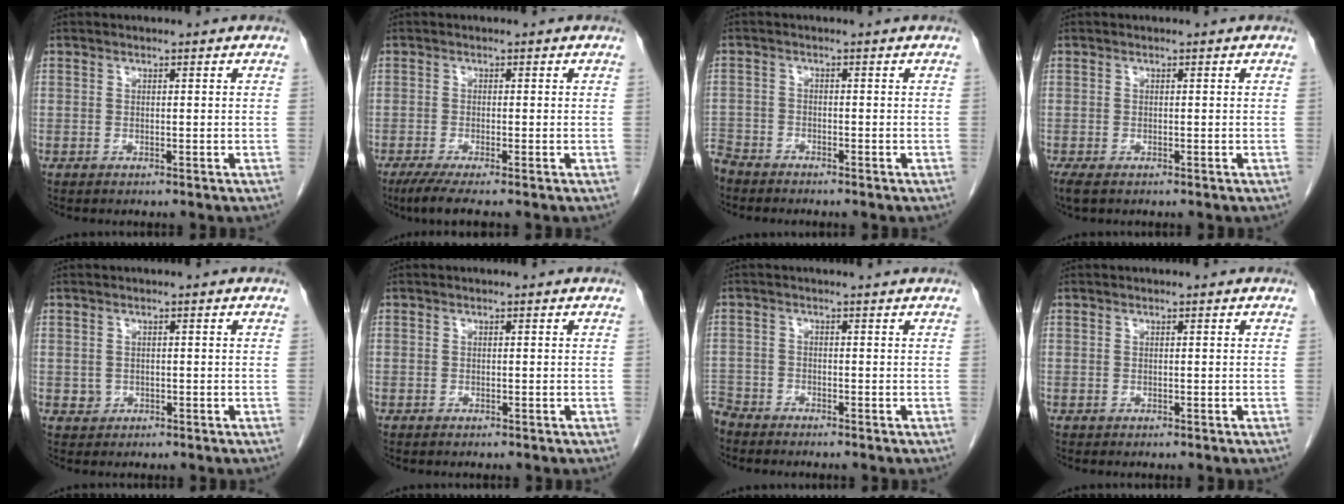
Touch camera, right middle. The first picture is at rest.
{"total": 4.0, "force": [-2.9, -0.1, 2.7], "torque": [-0.053, -0.014, -0.055]}
{"total": 4.6, "force": [-4.3, 1.5, 0.6], "torque": [-0.006, -0.008, -0.083]}
{"total": 2.7, "force": [-1.8, 1.1, 1.6], "torque": [-0.033, -0.009, -0.027]}
{"total": 1.2, "force": [-0.1, 1.1, 0.3], "torque": [-0.005, 0.003, 0.002]}
{"total": 0.0}
{"total": 3.1, "force": [-2.8, 1.0, 0.8], "torque": [-0.006, 0.002, -0.051]}
{"total": 0.0}